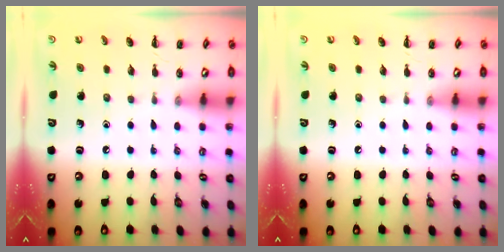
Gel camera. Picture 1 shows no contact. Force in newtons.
{"total": 0.0}